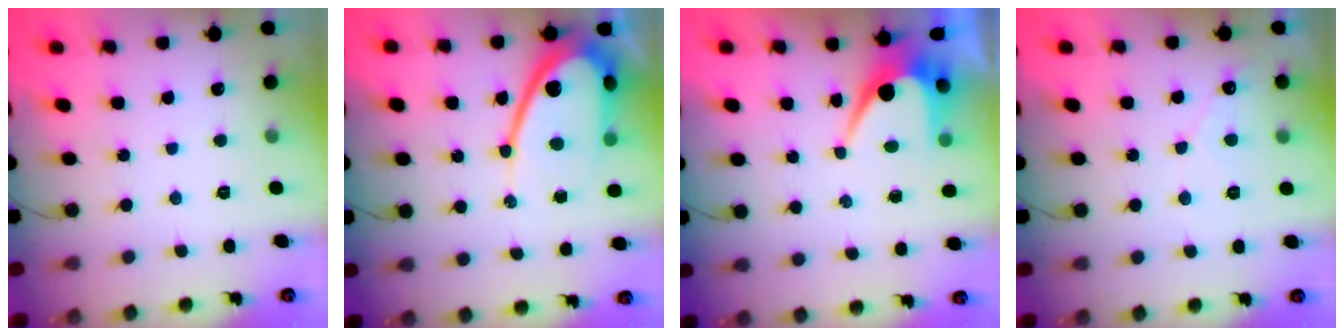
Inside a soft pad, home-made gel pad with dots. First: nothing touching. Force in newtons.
{"total": 15.9, "press": 15.9, "slide": 1.2}
{"total": 7.9, "press": 7.9, "slide": 0.4}
{"total": 3.4, "press": 3.4, "slide": 0.1}